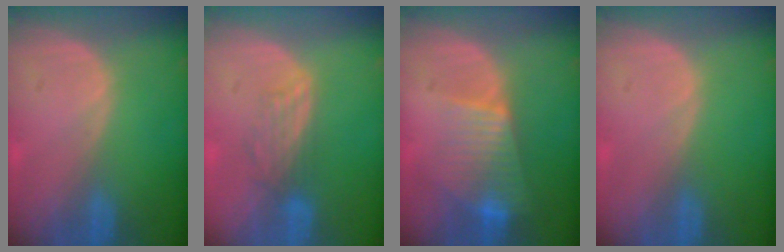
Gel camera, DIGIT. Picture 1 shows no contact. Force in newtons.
{"total": 3.8, "press": 3.2, "slide": 2.0}
{"total": 7.8, "press": 6.7, "slide": 4.1}
{"total": 0.0}